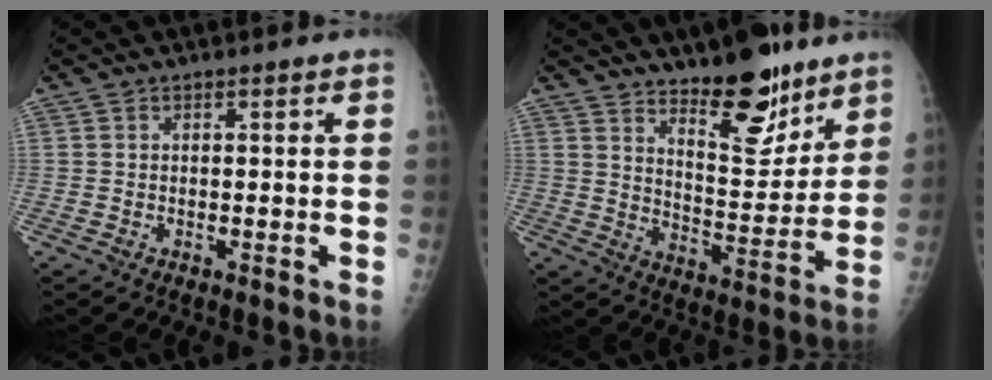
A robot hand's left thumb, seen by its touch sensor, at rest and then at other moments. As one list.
[{"total": 13.4, "force": [9.7, 4.7, 8.0], "torque": [-0.084, -0.079, 0.159]}]